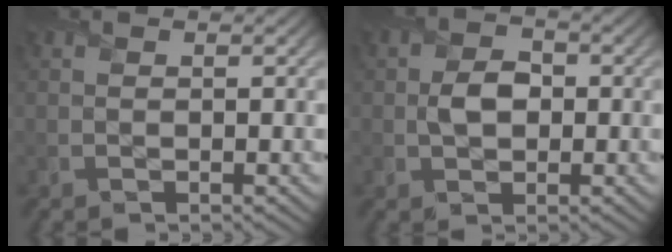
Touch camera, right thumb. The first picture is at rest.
{"total": 3.2, "force": [-0.2, 2.5, 2.1], "torque": [-0.044, -0.005, -0.005]}